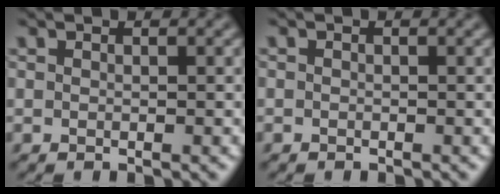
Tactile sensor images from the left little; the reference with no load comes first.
{"total": 0.6, "force": [-0.2, 0.6, -0.1], "torque": [0.007, -0.002, -0.008]}